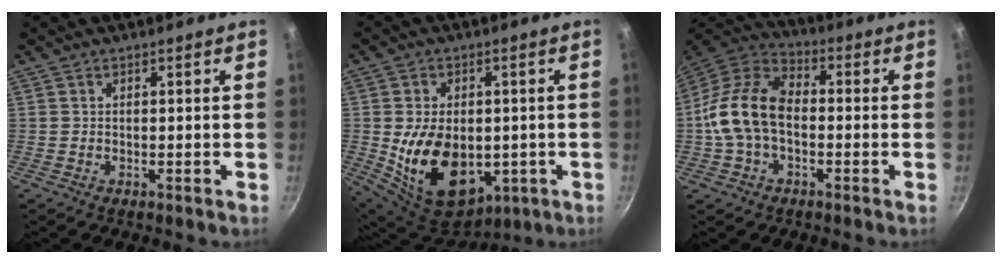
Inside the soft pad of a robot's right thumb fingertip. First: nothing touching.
{"total": 17.6, "force": [-2.1, 12.1, 12.7], "torque": [-0.198, -0.010, -0.009]}
{"total": 14.0, "force": [-1.6, 9.0, 10.7], "torque": [-0.182, 0.043, -0.048]}